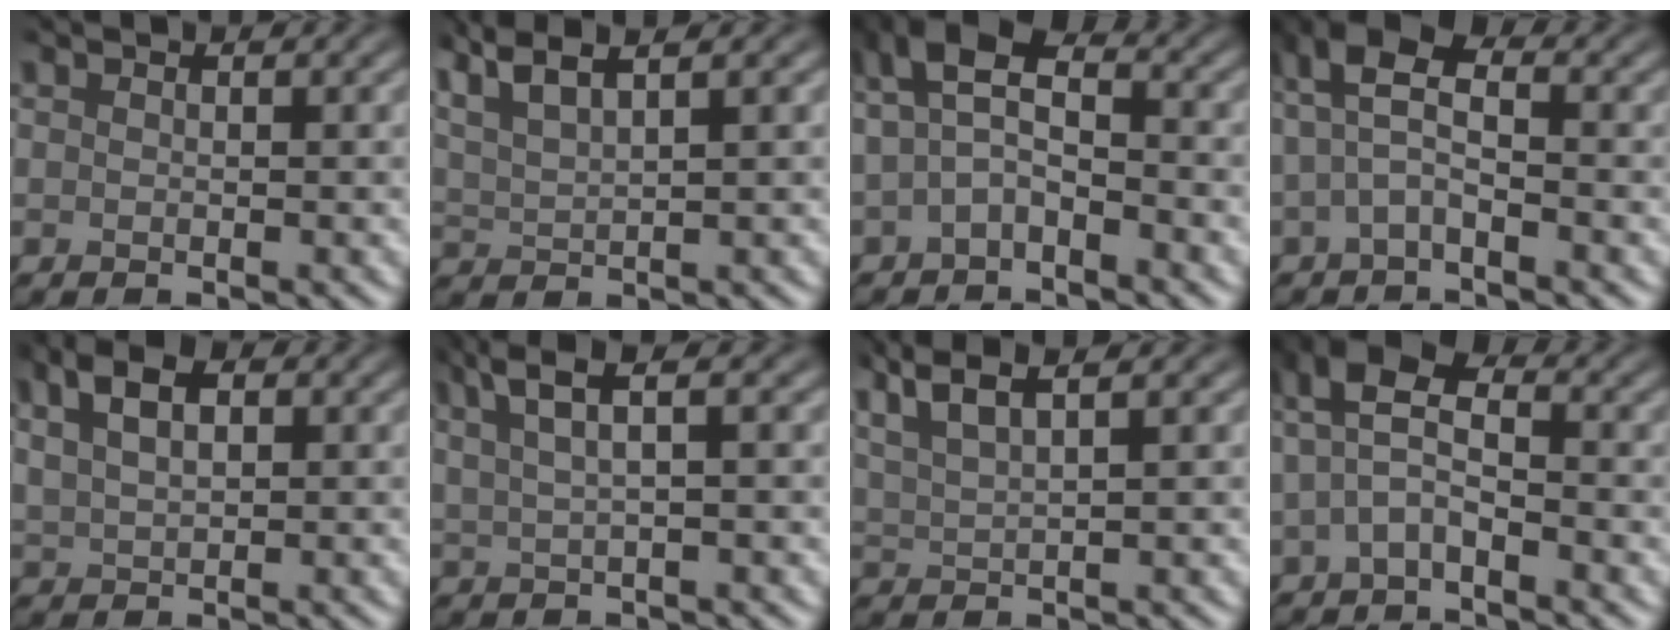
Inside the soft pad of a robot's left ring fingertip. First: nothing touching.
{"total": 5.2, "force": [3.6, 1.3, 3.6], "torque": [-0.065, 0.025, 0.049]}
{"total": 3.8, "force": [-0.7, 2.1, 3.0], "torque": [-0.057, 0.019, -0.025]}
{"total": 3.3, "force": [-0.1, 1.2, 3.0], "torque": [-0.065, 0.018, -0.014]}
{"total": 4.5, "force": [1.8, 2.6, 3.1], "torque": [-0.064, 0.012, 0.027]}
{"total": 4.2, "force": [2.3, 1.0, 3.4], "torque": [-0.060, 0.015, 0.042]}
{"total": 4.9, "force": [3.3, 1.2, 3.5], "torque": [-0.064, 0.023, 0.048]}
{"total": 3.6, "force": [-0.5, 1.7, 3.2], "torque": [-0.067, 0.017, -0.022]}